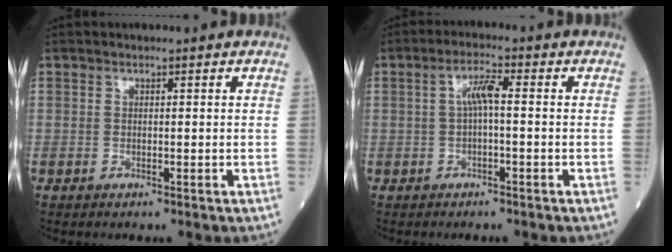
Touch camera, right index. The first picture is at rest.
{"total": 3.5, "force": [0.1, 0.6, 3.5], "torque": [-0.064, 0.012, 0.001]}